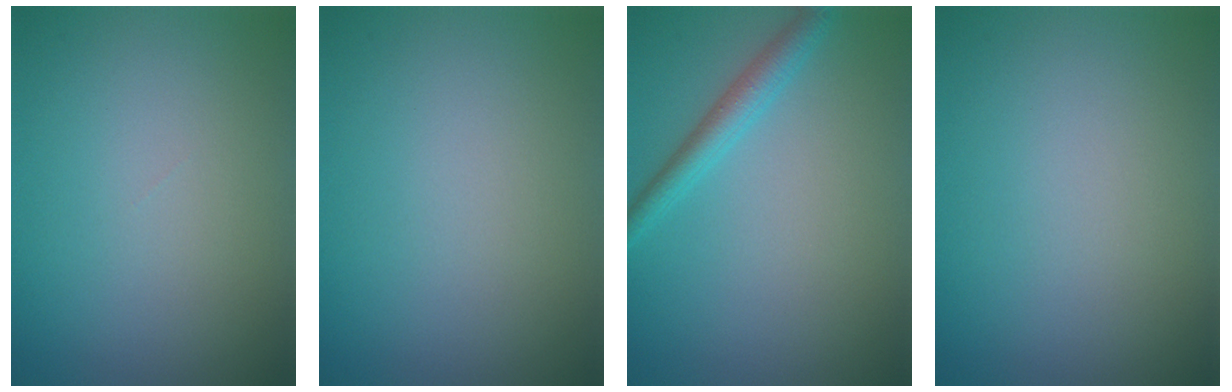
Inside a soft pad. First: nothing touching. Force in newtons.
{"total": 0.0}
{"total": 2.6, "press": 2.5, "slide": 0.1}
{"total": 0.0}